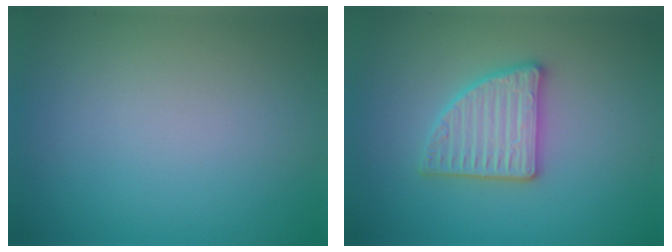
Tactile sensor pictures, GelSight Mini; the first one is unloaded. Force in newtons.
{"total": 3.6, "press": 3.5, "slide": 0.5}